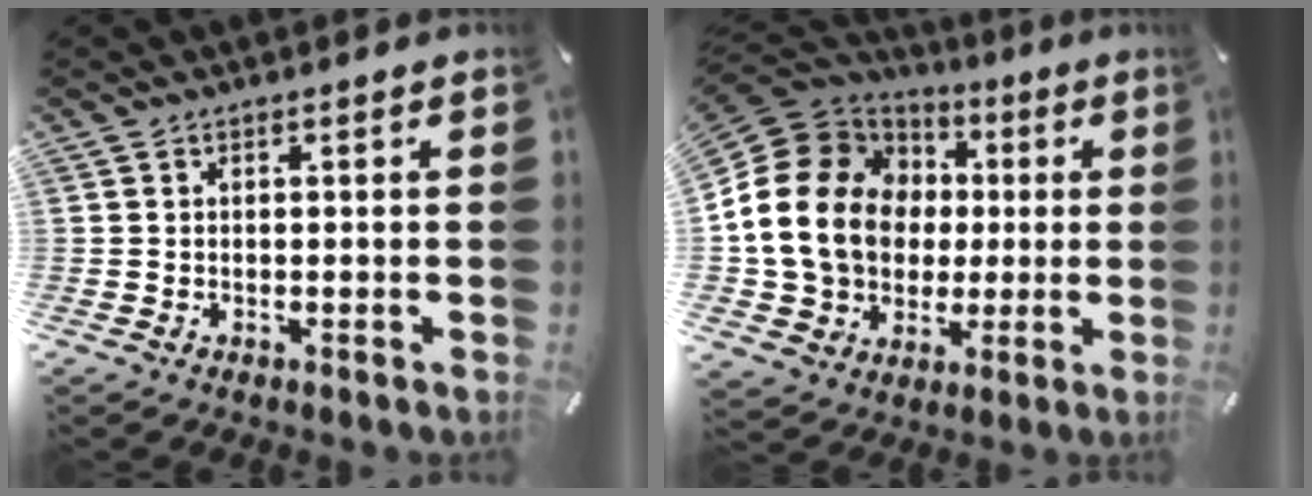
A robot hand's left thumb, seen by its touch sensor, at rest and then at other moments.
{"total": 20.8, "force": [1.3, 17.7, 10.9], "torque": [-0.219, 0.001, 0.033]}